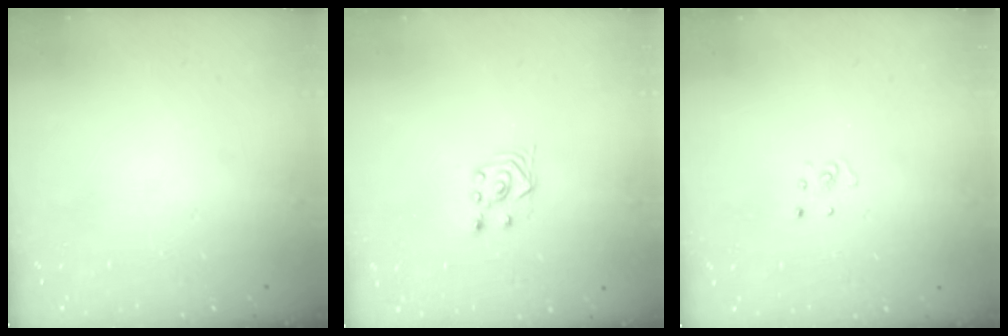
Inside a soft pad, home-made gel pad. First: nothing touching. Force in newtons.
{"total": 2.9, "press": 2.5, "slide": 1.4}
{"total": 2.3, "press": 2.3, "slide": 0.2}